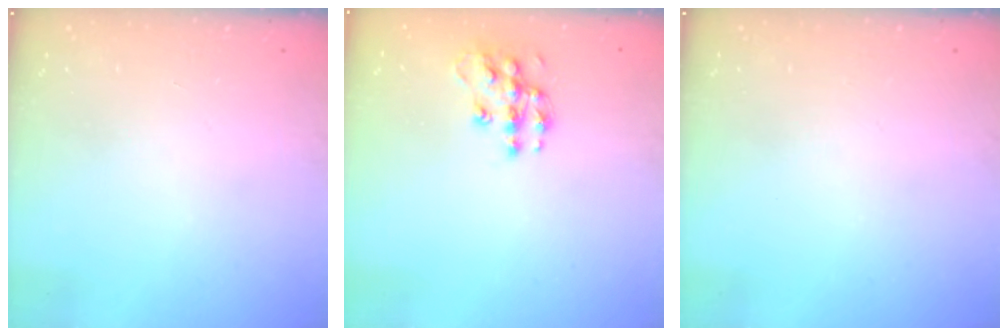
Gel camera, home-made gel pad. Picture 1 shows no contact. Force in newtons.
{"total": 11.3, "press": 11.3, "slide": 0.7}
{"total": 0.0}